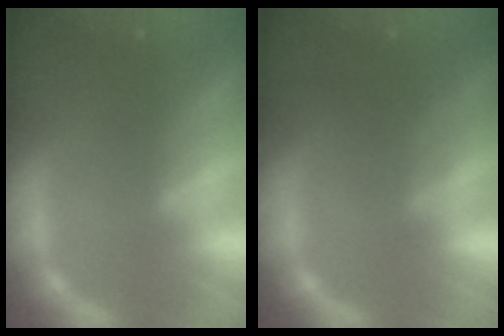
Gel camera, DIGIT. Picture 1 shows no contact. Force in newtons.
{"total": 2.5}